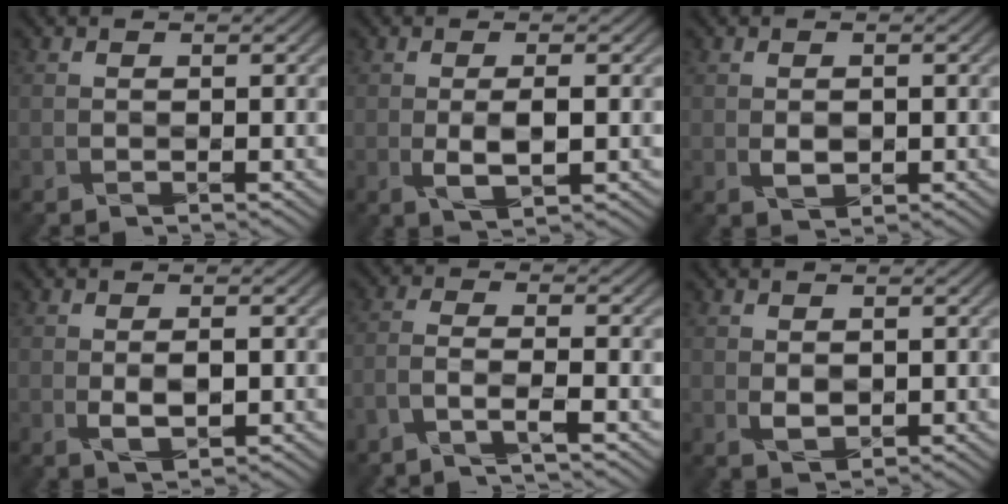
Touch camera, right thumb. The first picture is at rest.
{"total": 2.7, "force": [-0.2, 0.7, 2.6], "torque": [-0.052, -0.003, 0.000]}
{"total": 1.5, "force": [0.0, 1.0, 1.1], "torque": [-0.019, -0.004, 0.009]}
{"total": 2.1, "force": [-0.1, 0.8, 1.9], "torque": [-0.037, -0.005, 0.005]}
{"total": 3.6, "force": [-2.5, 0.5, 2.5], "torque": [-0.041, 0.007, -0.070]}
{"total": 1.5, "force": [0.5, 1.1, 0.9], "torque": [-0.021, -0.005, 0.018]}